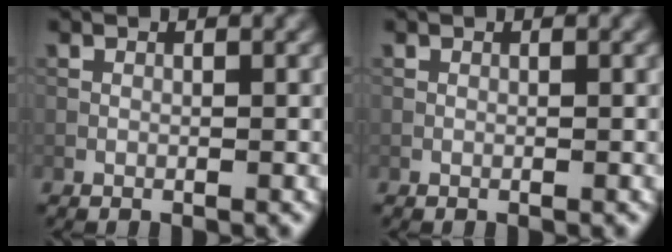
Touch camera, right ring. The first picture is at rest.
{"total": 0.0}